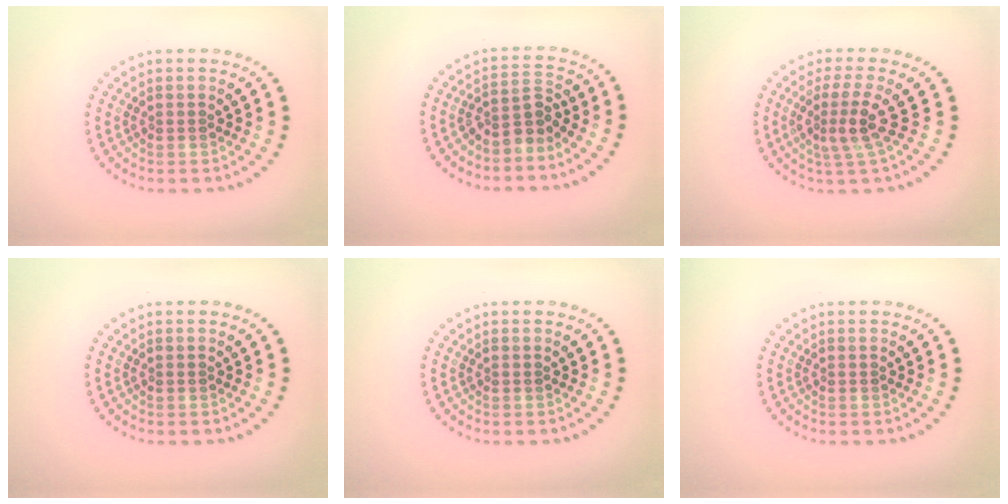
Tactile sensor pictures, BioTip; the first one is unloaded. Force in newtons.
{"total": 2.6, "press": 2.0, "slide": 1.7}
{"total": 3.1, "press": 2.3, "slide": 2.1}
{"total": 0.0}
{"total": 0.0}
{"total": 0.0}